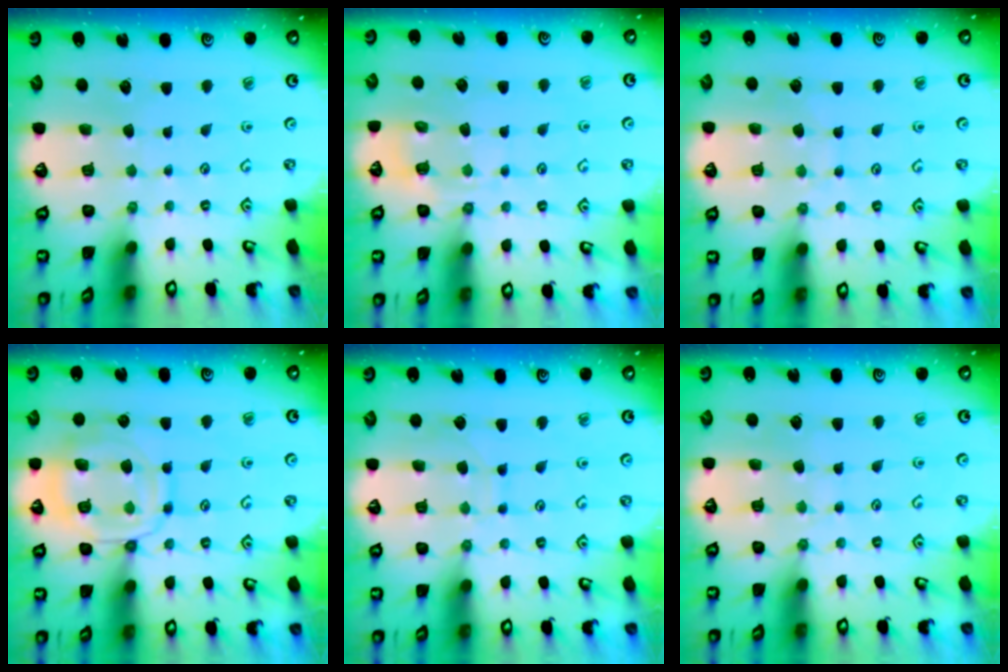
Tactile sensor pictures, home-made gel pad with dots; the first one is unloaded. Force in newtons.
{"total": 6.7, "press": 6.7, "slide": 0.8}
{"total": 7.1, "press": 7.1, "slide": 0.5}
{"total": 12.9, "press": 12.8, "slide": 1.3}
{"total": 6.4, "press": 6.4, "slide": 0.1}
{"total": 4.3, "press": 4.3, "slide": 0.5}